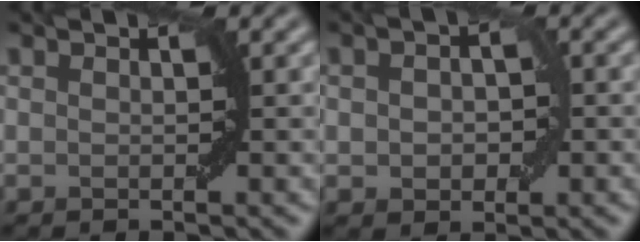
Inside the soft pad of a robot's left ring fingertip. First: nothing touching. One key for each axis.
{"total": 3.1, "fx": 0.0, "fy": 2.1, "fz": 2.3, "tx": -0.028, "ty": 0.002, "tz": -0.001}